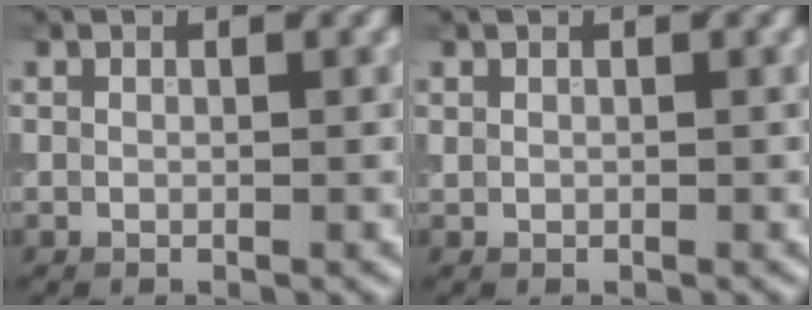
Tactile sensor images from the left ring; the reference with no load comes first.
{"total": 0.0}